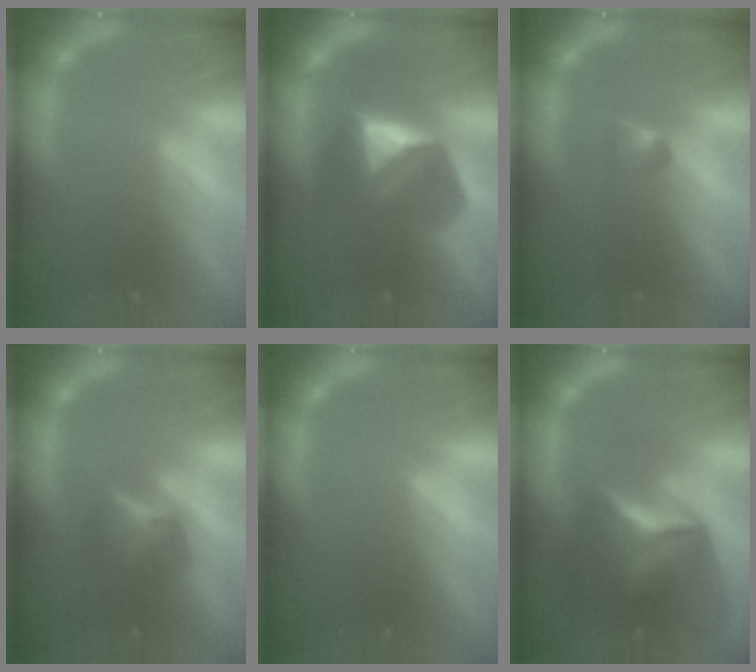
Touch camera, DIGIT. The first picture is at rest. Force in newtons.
{"total": 6.4}
{"total": 1.4}
{"total": 3.4}
{"total": 0.0}
{"total": 8.9}